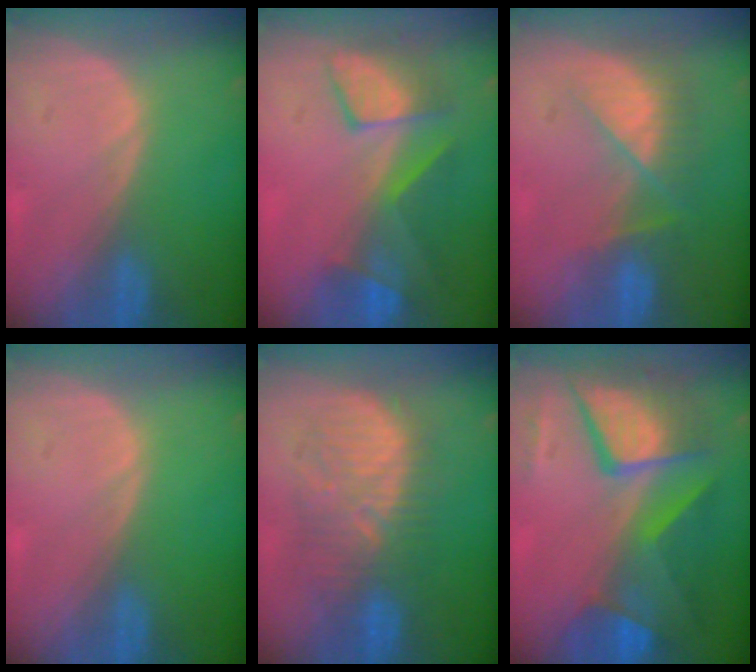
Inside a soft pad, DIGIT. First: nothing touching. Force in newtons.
{"total": 7.8, "press": 7.6, "slide": 1.6}
{"total": 7.7, "press": 6.9, "slide": 3.5}
{"total": 0.0}
{"total": 9.4, "press": 9.4, "slide": 1.0}
{"total": 11.5, "press": 11.4, "slide": 1.3}